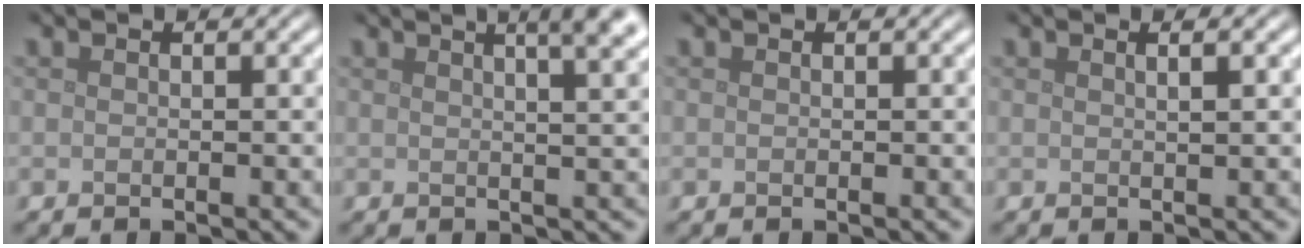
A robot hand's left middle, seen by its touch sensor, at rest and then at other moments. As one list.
[{"total": 8.2, "force": [4.4, 3.6, 5.9], "torque": [-0.014, 0.055, 0.020]}, {"total": 0.0}, {"total": 1.4, "force": [0.6, 0.4, 1.2], "torque": [-0.011, 0.003, 0.003]}]